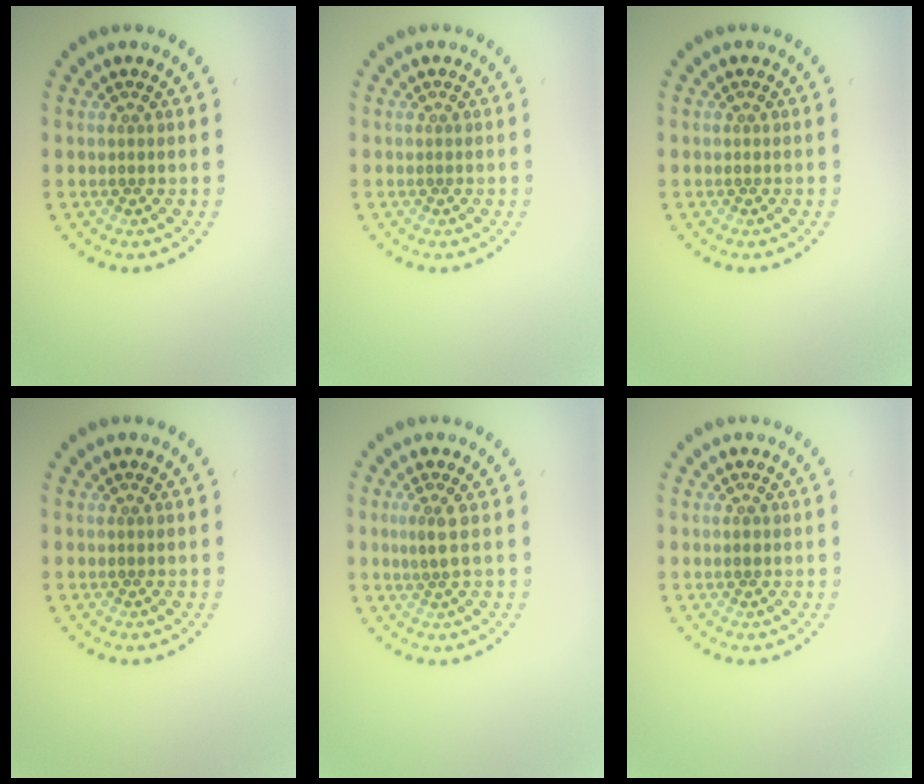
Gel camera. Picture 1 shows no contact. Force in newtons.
{"total": 0.0}
{"total": 0.0}
{"total": 0.0}
{"total": 1.8, "press": 1.2, "slide": 1.3}
{"total": 0.7, "press": 0.7, "slide": 0.1}